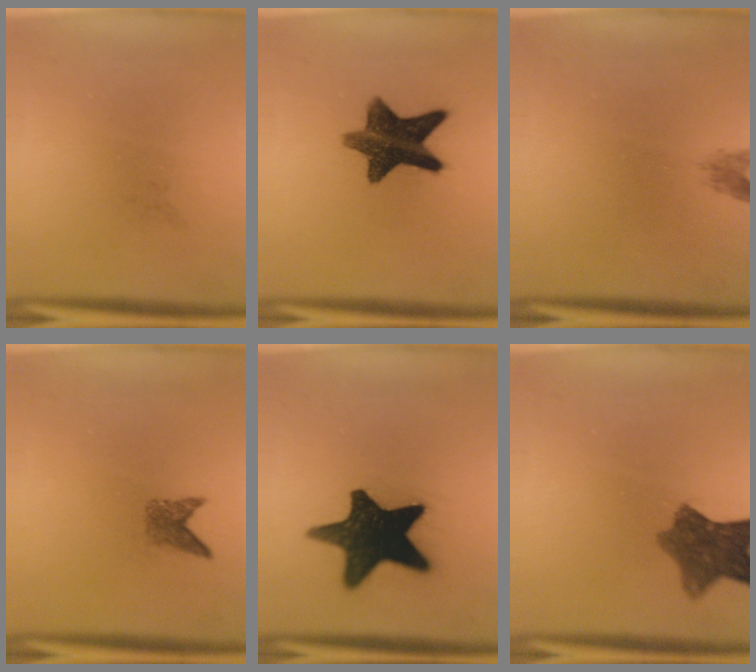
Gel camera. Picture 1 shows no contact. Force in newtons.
{"total": 12.0}
{"total": 1.4}
{"total": 1.9}
{"total": 18.2}
{"total": 8.3}